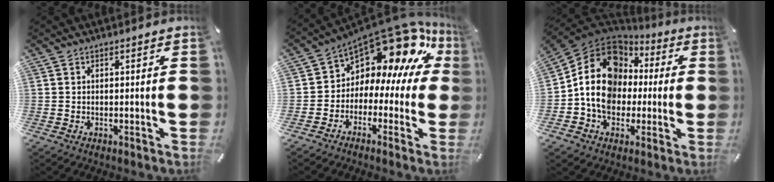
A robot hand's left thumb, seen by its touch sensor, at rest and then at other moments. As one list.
[{"total": 13.7, "force": [9.4, 7.0, 7.1], "torque": [-0.117, -0.090, 0.156]}, {"total": 15.3, "force": [-0.9, 13.1, 7.9], "torque": [-0.167, 0.013, -0.016]}]